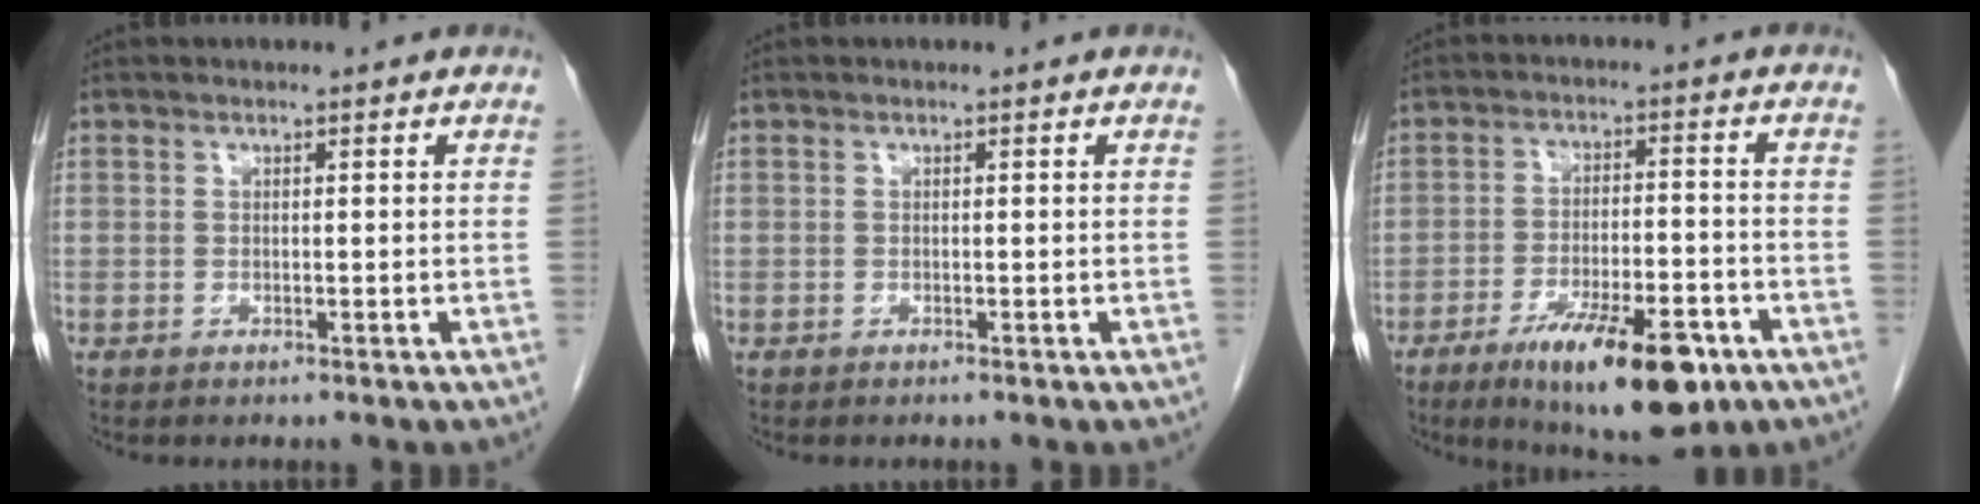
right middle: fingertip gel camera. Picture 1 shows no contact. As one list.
[{"total": 0.0}, {"total": 14.2, "force": [-8.2, 3.7, 11.0], "torque": [-0.163, -0.013, -0.122]}]